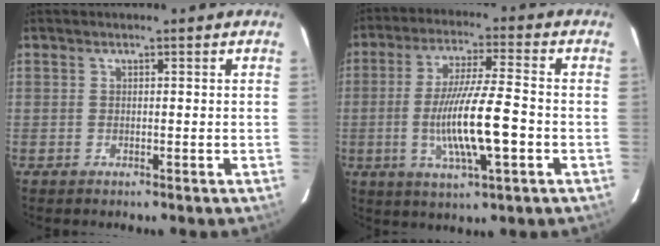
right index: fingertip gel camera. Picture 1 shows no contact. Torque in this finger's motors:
{"motor_torque": [0.60, -0.08, 0.78, 0.21]}